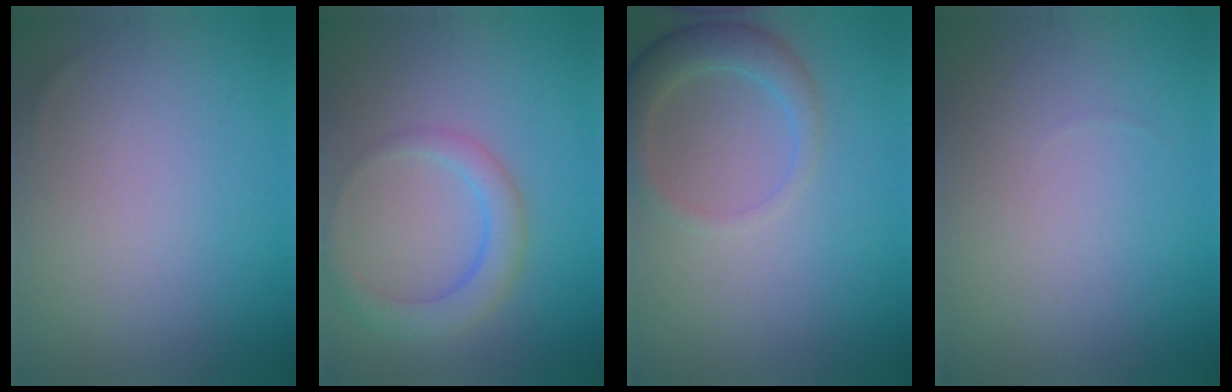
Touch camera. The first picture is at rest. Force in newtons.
{"total": 3.2, "press": 3.2, "slide": 0.2}
{"total": 3.3, "press": 3.3, "slide": 0.4}
{"total": 0.0}